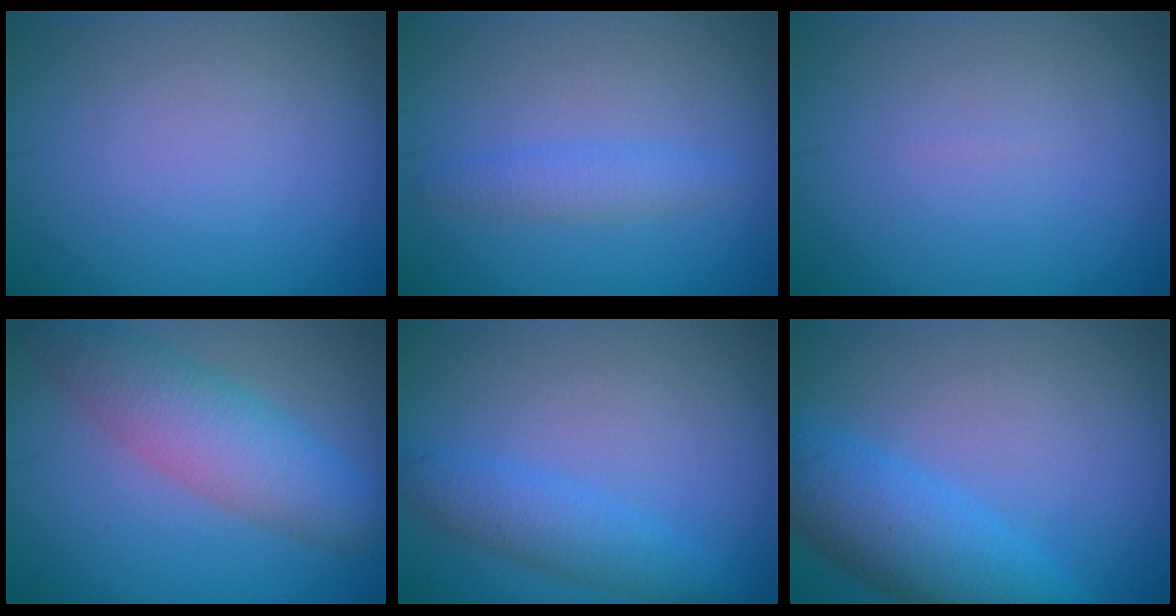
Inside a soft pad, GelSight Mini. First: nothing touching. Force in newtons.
{"total": 1.8, "press": 1.8, "slide": 0.2}
{"total": 0.0}
{"total": 5.8, "press": 5.8, "slide": 0.2}
{"total": 3.0, "press": 3.0, "slide": 0.1}
{"total": 6.6, "press": 6.6, "slide": 0.1}